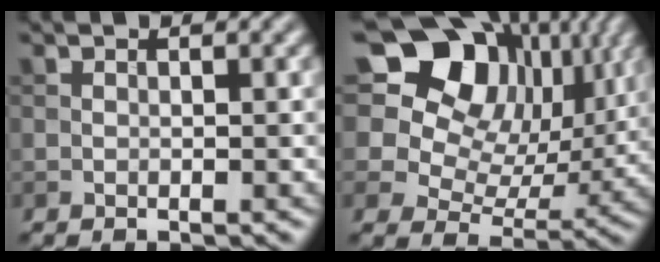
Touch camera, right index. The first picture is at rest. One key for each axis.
{"total": 15.9, "fx": 8.5, "fy": 10.7, "fz": 8.1, "tx": -0.182, "ty": 0.061, "tz": 0.129}